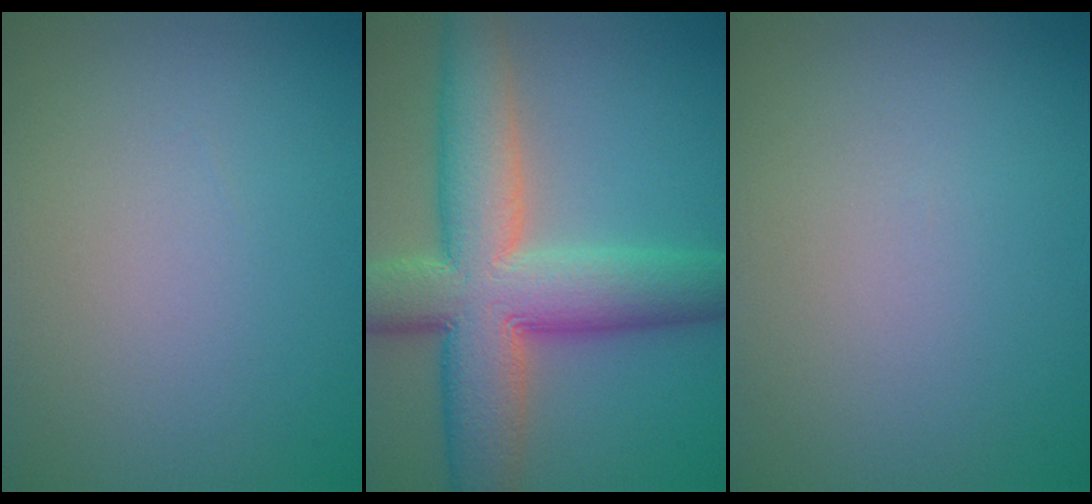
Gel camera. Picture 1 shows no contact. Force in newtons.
{"total": 11.2, "press": 11.1, "slide": 0.4}
{"total": 0.0}